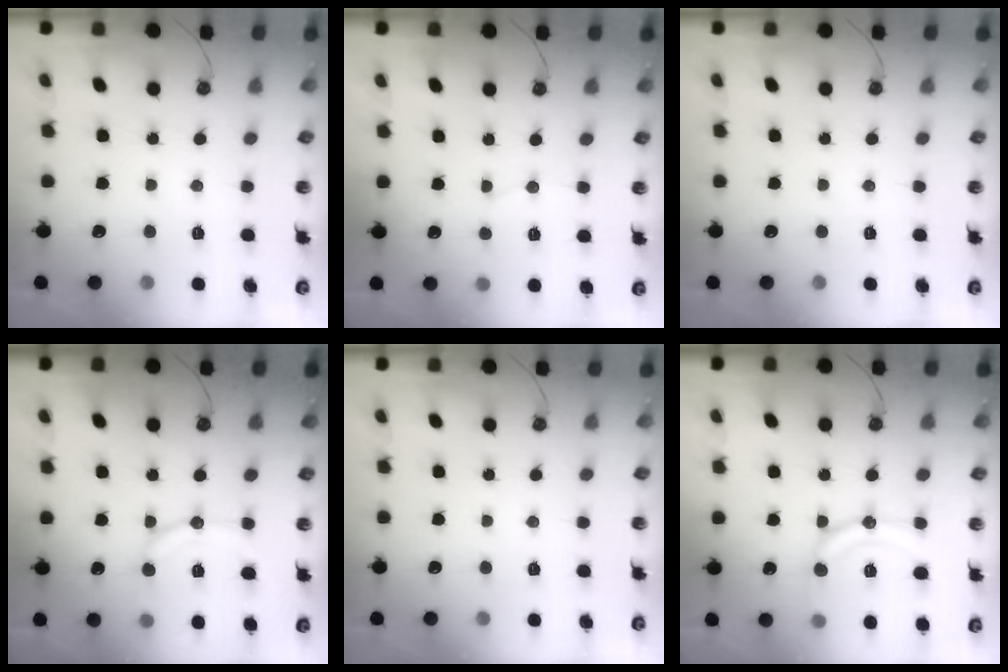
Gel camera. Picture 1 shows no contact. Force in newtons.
{"total": 4.2, "press": 3.9, "slide": 1.6}
{"total": 0.0}
{"total": 10.9, "press": 10.8, "slide": 0.7}
{"total": 0.0}
{"total": 12.2, "press": 12.2, "slide": 1.1}